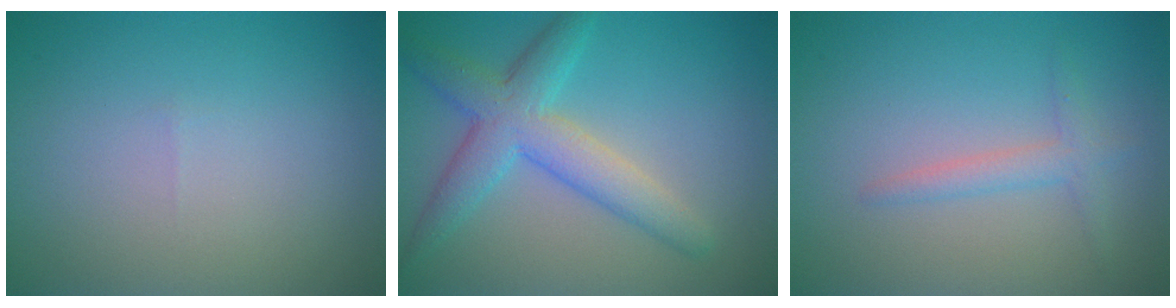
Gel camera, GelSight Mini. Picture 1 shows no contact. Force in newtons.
{"total": 5.3, "press": 5.3, "slide": 0.2}
{"total": 1.8, "press": 1.8, "slide": 0.1}